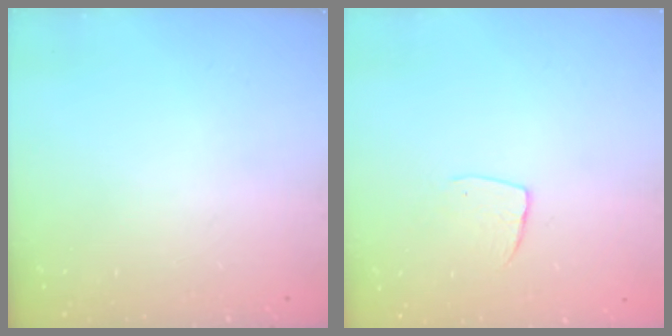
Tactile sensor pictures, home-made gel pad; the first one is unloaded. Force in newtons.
{"total": 7.0, "press": 6.9, "slide": 0.5}